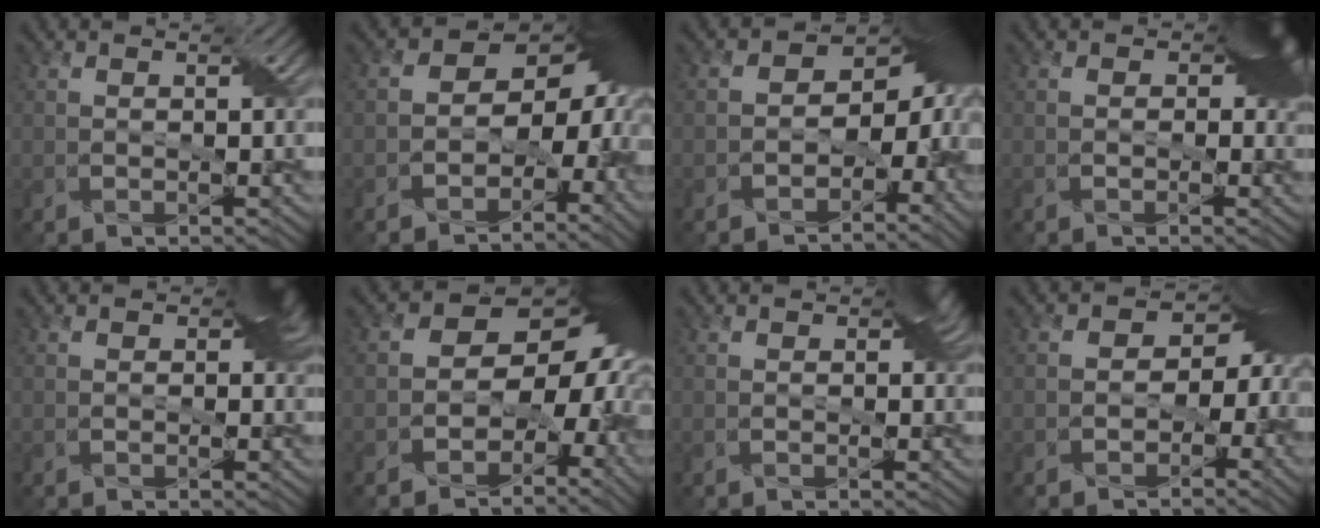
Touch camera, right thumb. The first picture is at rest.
{"total": 13.7, "force": [-2.1, 9.8, 9.4], "torque": [-0.096, -0.017, -0.035]}
{"total": 12.5, "force": [-2.6, 8.6, 8.8], "torque": [-0.082, -0.014, -0.035]}
{"total": 4.8, "force": [0.5, 3.4, 3.2], "torque": [-0.028, -0.003, 0.004]}
{"total": 3.1, "force": [0.4, 2.0, 2.3], "torque": [-0.023, -0.001, 0.003]}
{"total": 15.0, "force": [-2.0, 11.3, 9.7], "torque": [-0.105, -0.018, -0.040]}
{"total": 2.1, "force": [0.3, 1.4, 1.5], "torque": [-0.019, 0.000, 0.001]}
{"total": 8.8, "force": [-1.8, 6.7, 5.4], "torque": [-0.028, -0.011, -0.033]}